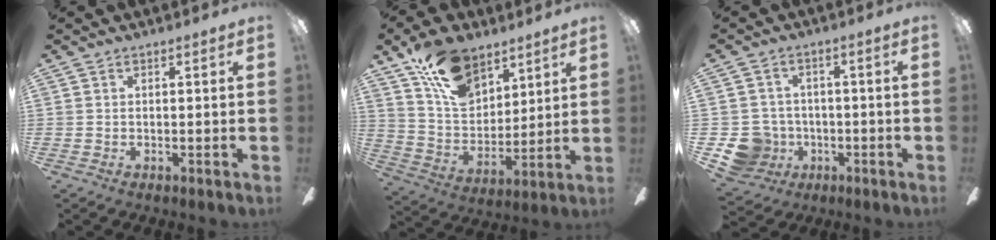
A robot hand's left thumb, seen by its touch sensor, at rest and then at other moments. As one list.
[{"total": 17.0, "force": [11.2, 9.8, 8.1], "torque": [-0.152, -0.048, 0.214]}, {"total": 8.2, "force": [-2.7, 7.5, 1.7], "torque": [-0.062, 0.016, -0.046]}]